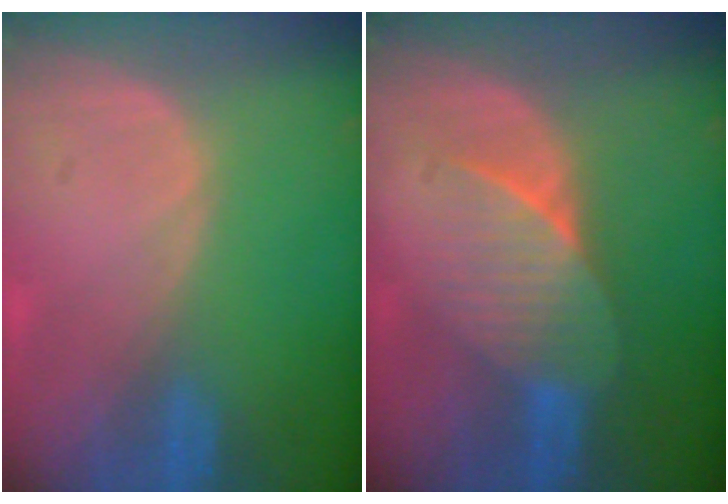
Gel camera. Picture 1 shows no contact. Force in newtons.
{"total": 6.8, "press": 6.5, "slide": 2.2}